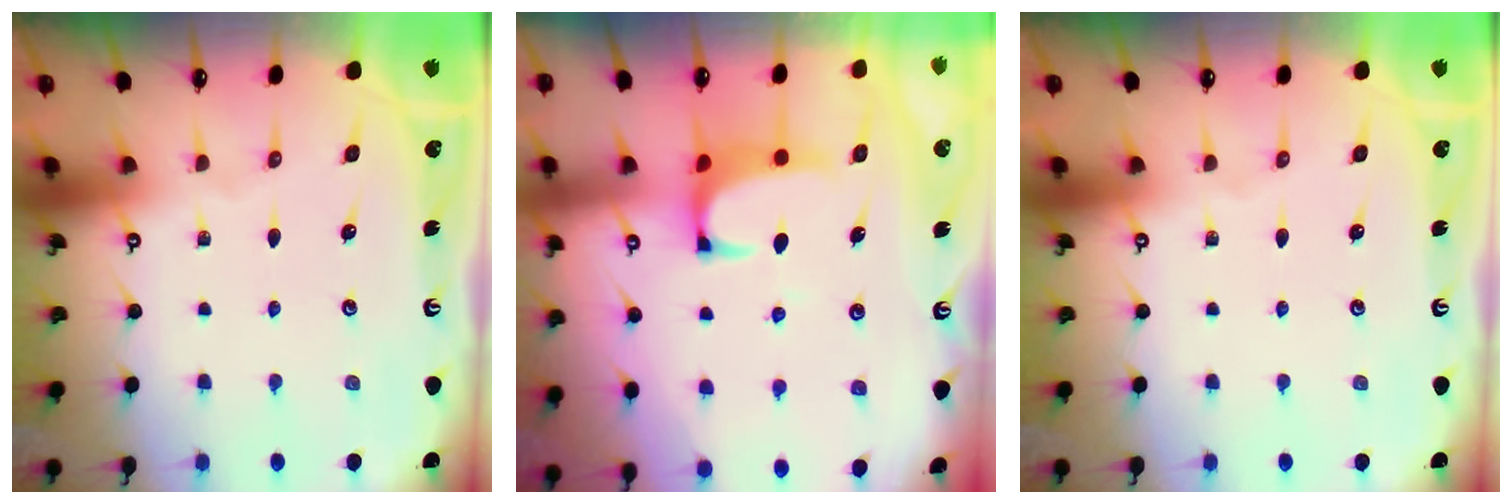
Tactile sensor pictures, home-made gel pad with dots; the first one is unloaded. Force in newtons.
{"total": 1.4, "press": 1.3, "slide": 0.6}
{"total": 0.0}